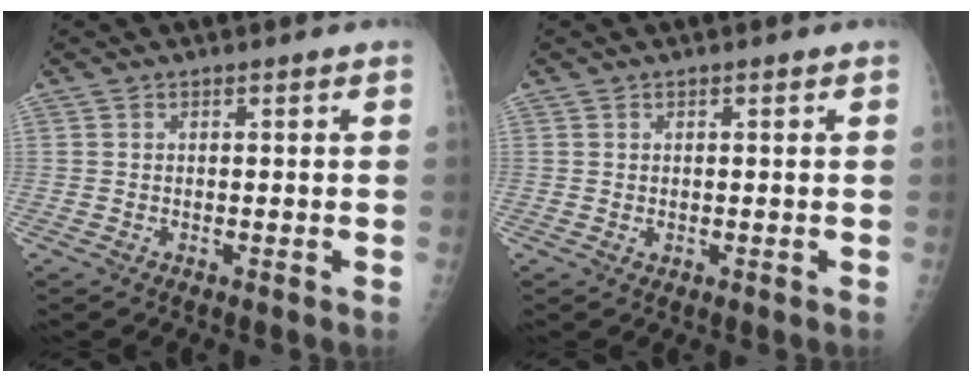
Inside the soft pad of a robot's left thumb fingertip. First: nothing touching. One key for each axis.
{"total": 0.6, "fx": 0.1, "fy": 0.5, "fz": 0.4, "tx": -0.005, "ty": -0.001, "tz": 0.005}